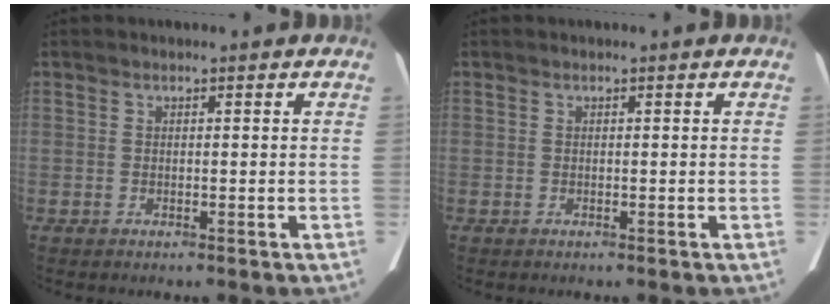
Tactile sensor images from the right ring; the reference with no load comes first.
{"total": 0.0}